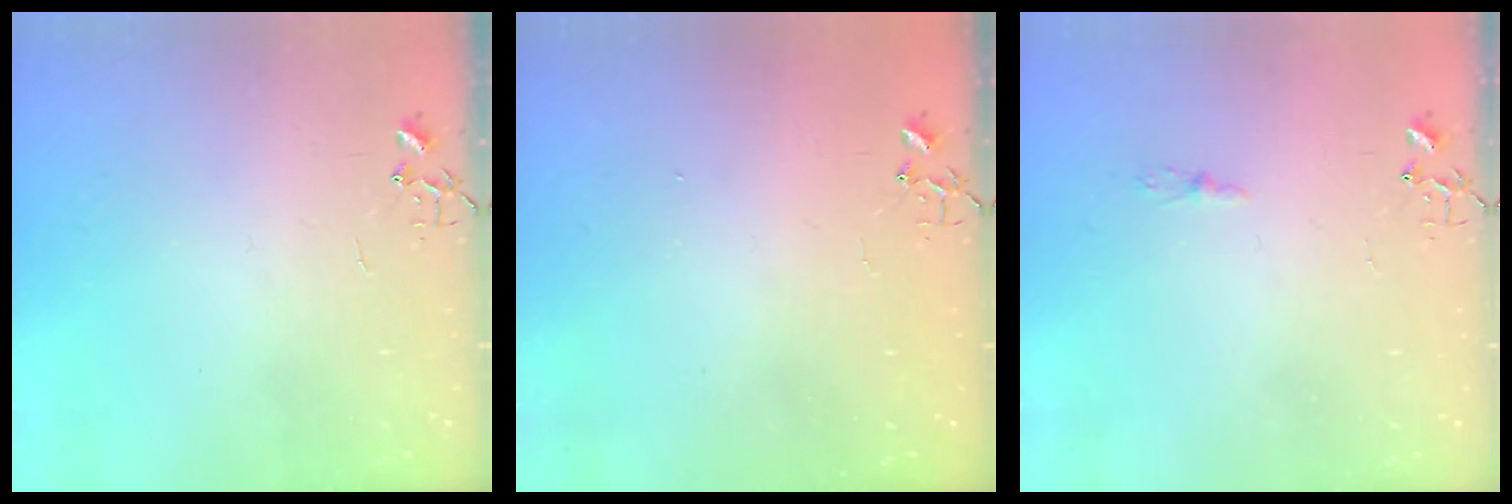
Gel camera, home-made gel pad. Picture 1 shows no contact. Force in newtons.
{"total": 1.3, "press": 1.2, "slide": 0.1}
{"total": 4.0, "press": 4.0, "slide": 0.4}